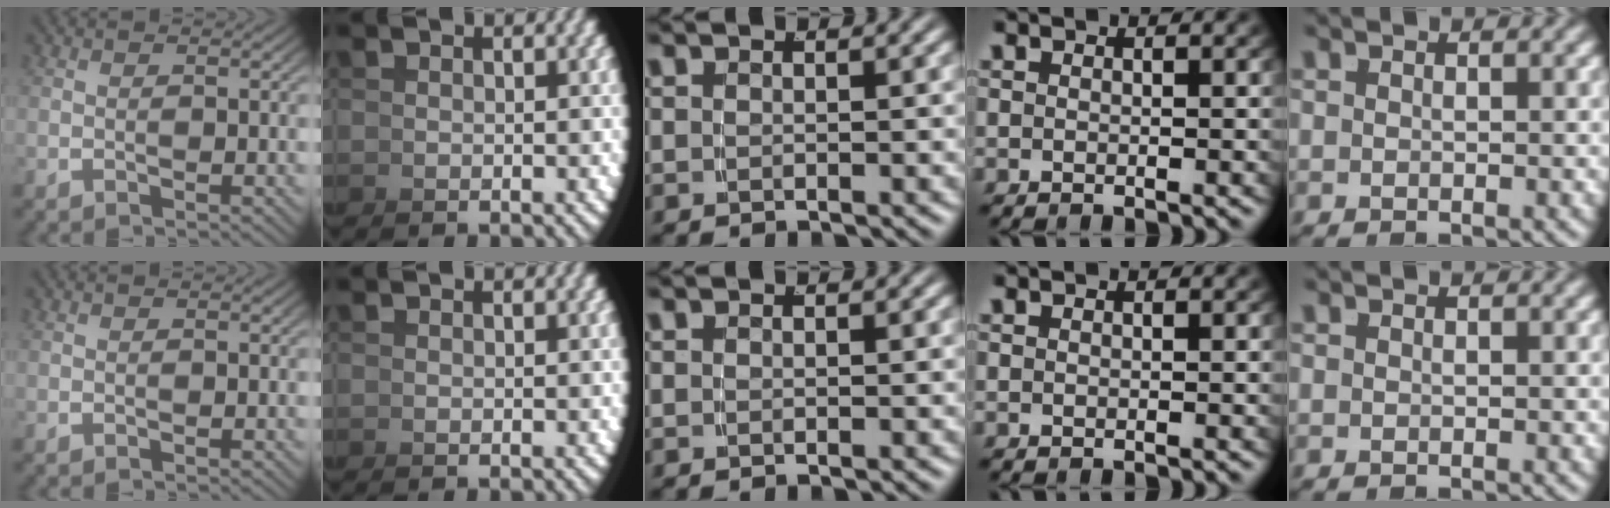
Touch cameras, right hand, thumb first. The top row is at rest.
{}